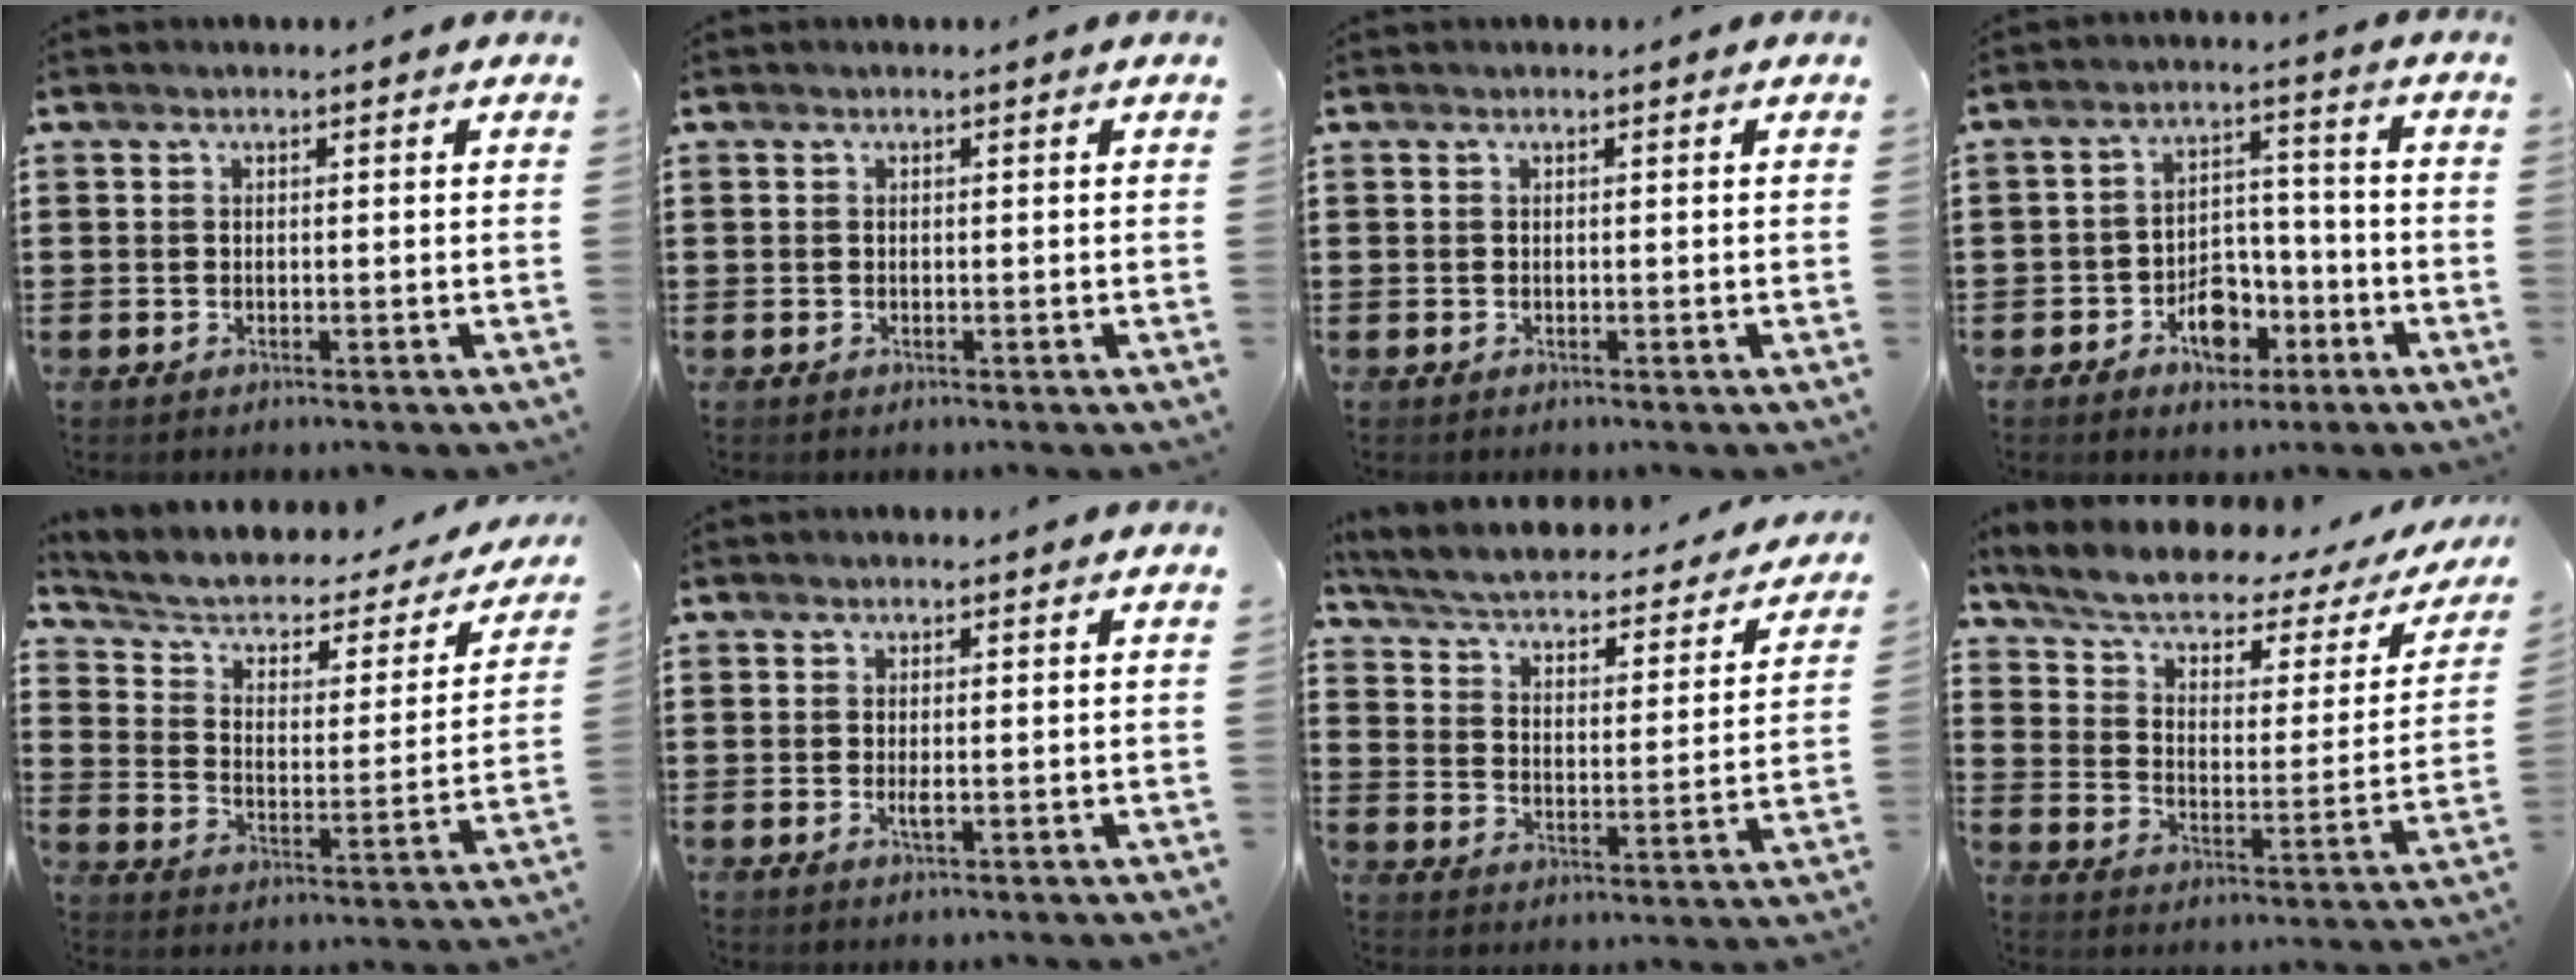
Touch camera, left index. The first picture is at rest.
{"total": 0.0}
{"total": 0.0}
{"total": 6.5, "force": [-3.6, 4.1, 3.5], "torque": [-0.057, 0.020, -0.063]}
{"total": 4.6, "force": [3.0, 2.3, 2.6], "torque": [-0.068, -0.020, 0.044]}
{"total": 1.4, "force": [0.0, 0.3, 1.3], "torque": [-0.032, -0.005, -0.002]}
{"total": 3.0, "force": [2.7, 0.4, 1.4], "torque": [-0.045, -0.028, 0.034]}
{"total": 5.7, "force": [4.1, 1.7, 3.6], "torque": [-0.089, -0.029, 0.066]}